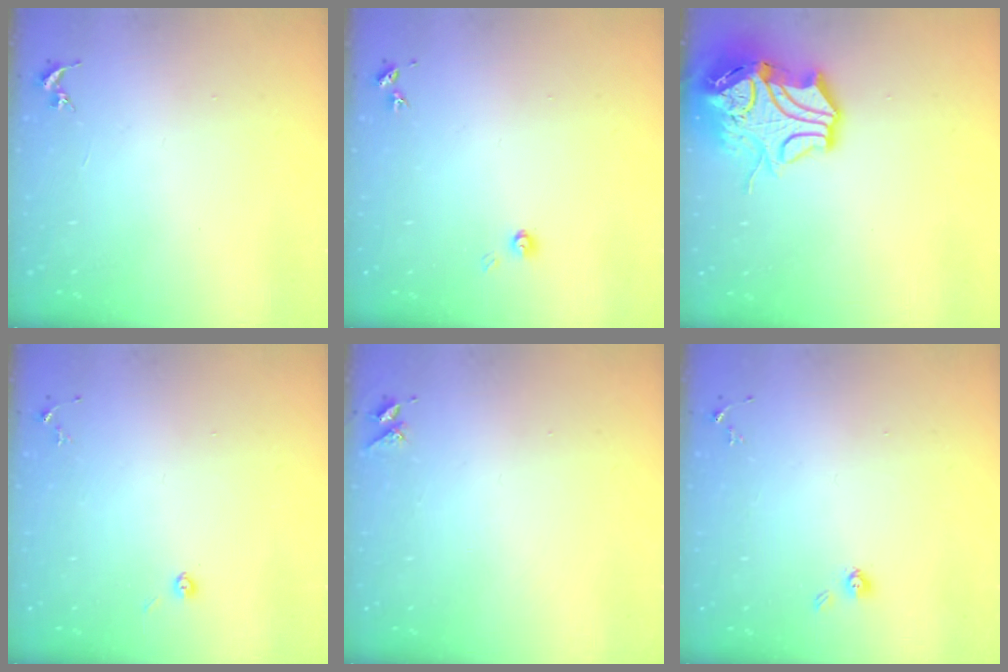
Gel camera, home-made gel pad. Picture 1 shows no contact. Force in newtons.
{"total": 3.3, "press": 3.3, "slide": 0.3}
{"total": 17.1, "press": 16.9, "slide": 2.6}
{"total": 3.1, "press": 3.0, "slide": 1.0}
{"total": 3.8, "press": 3.8, "slide": 0.4}
{"total": 3.7, "press": 3.3, "slide": 1.8}